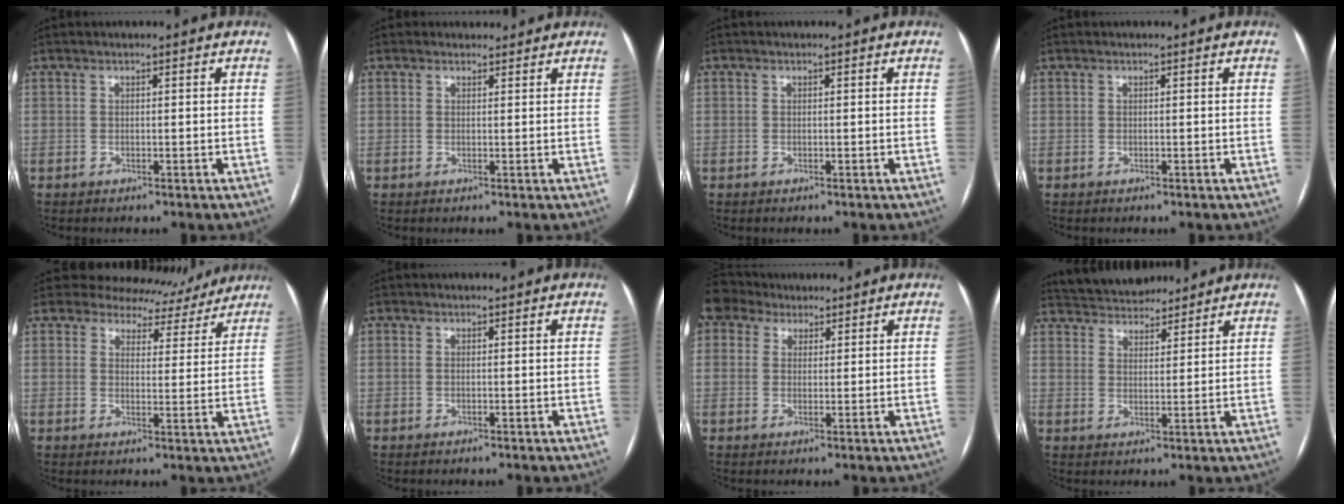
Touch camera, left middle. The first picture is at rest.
{"total": 1.6, "force": [1.3, 0.9, -0.3], "torque": [0.010, 0.008, 0.015]}
{"total": 0.0}
{"total": 0.0}
{"total": 9.5, "force": [8.7, 3.9, 0.2], "torque": [0.018, -0.003, 0.091]}
{"total": 1.3, "force": [-0.6, -0.9, -0.6], "torque": [0.006, -0.010, -0.011]}
{"total": 4.5, "force": [3.7, 2.6, 0.0], "torque": [-0.008, 0.025, 0.075]}
{"total": 9.1, "force": [8.5, 2.6, 1.9], "torque": [-0.030, 0.018, 0.137]}